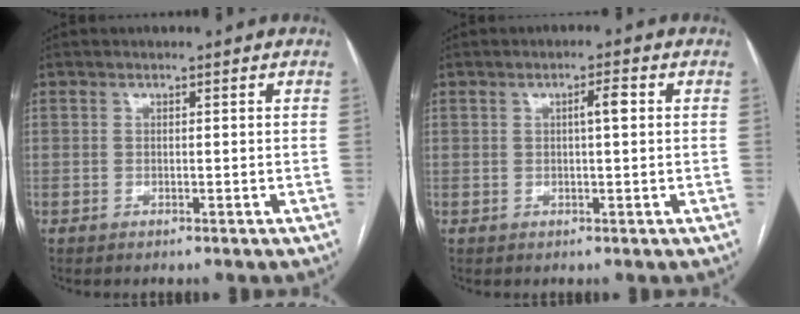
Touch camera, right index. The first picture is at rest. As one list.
[{"total": 2.4, "force": [0.4, 0.2, 2.3], "torque": [-0.037, 0.004, 0.006]}]